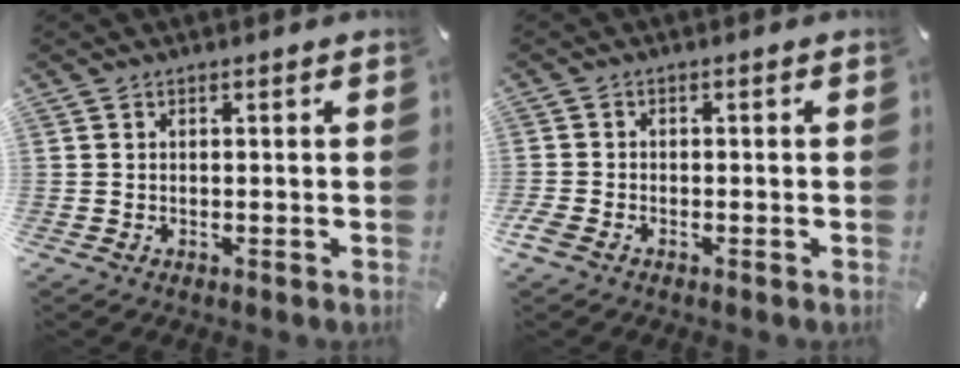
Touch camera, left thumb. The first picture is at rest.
{"total": 1.9, "force": [-1.3, 1.1, 0.8], "torque": [-0.021, 0.001, -0.027]}